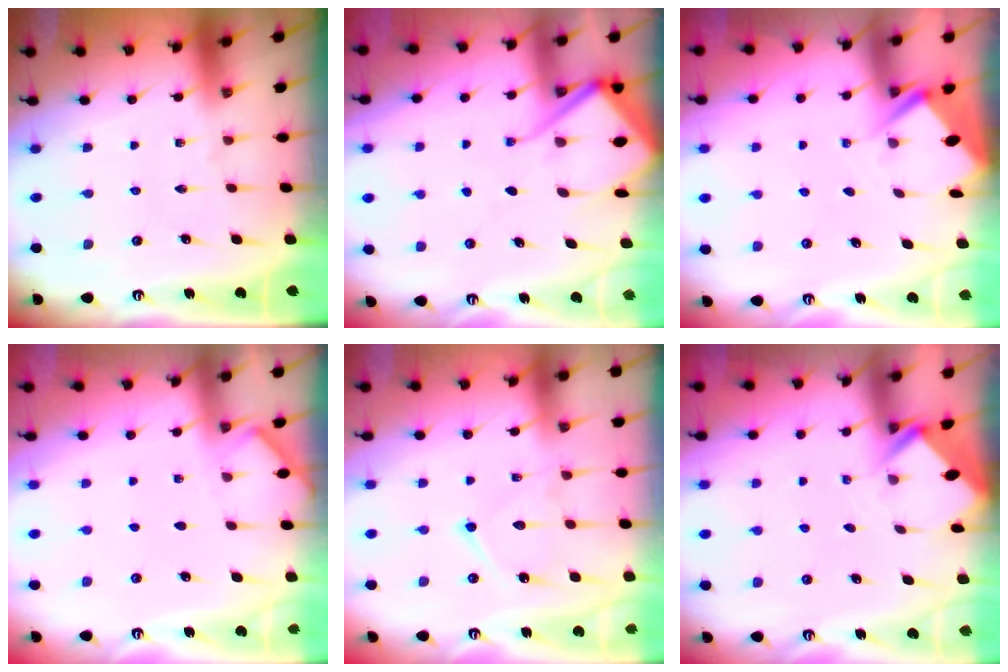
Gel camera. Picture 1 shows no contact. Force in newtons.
{"total": 8.5, "press": 8.4, "slide": 0.7}
{"total": 2.7, "press": 2.7, "slide": 0.3}
{"total": 2.8, "press": 2.8, "slide": 0.4}
{"total": 10.4, "press": 10.4, "slide": 1.0}
{"total": 2.2, "press": 2.2, "slide": 0.1}